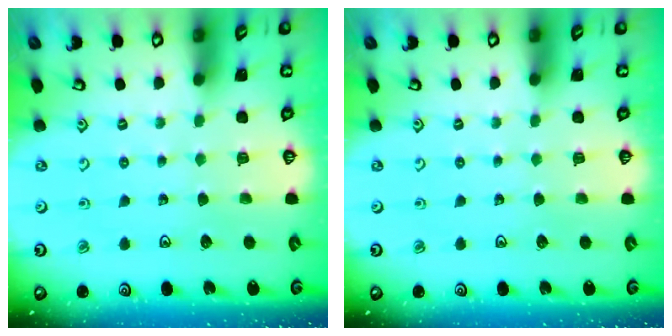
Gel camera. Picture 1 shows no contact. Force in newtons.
{"total": 0.0}